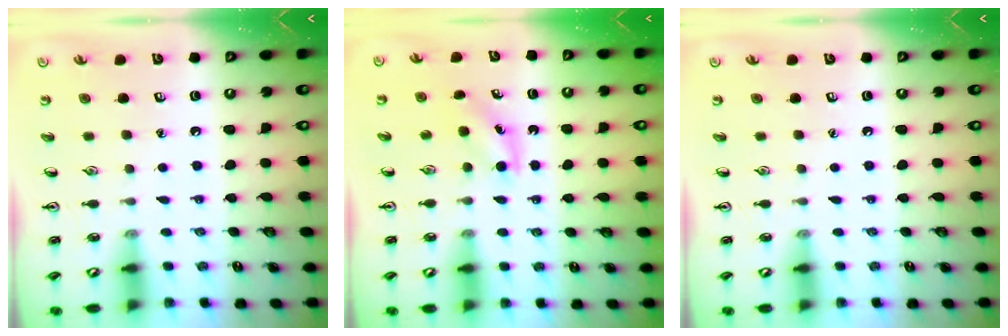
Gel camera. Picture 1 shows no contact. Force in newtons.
{"total": 3.6, "press": 3.3, "slide": 1.4}
{"total": 0.0}